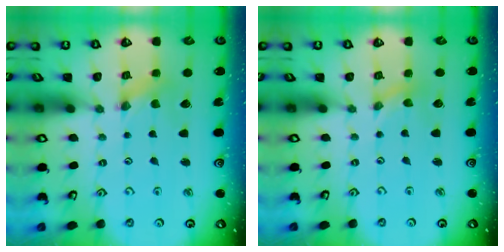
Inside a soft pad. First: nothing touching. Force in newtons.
{"total": 0.0}